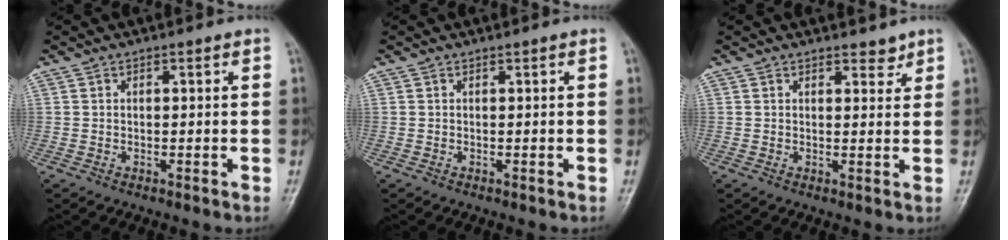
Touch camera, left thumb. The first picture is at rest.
{"total": 0.0}
{"total": 2.2, "force": [1.8, 1.1, 0.7], "torque": [0.007, -0.012, 0.021]}